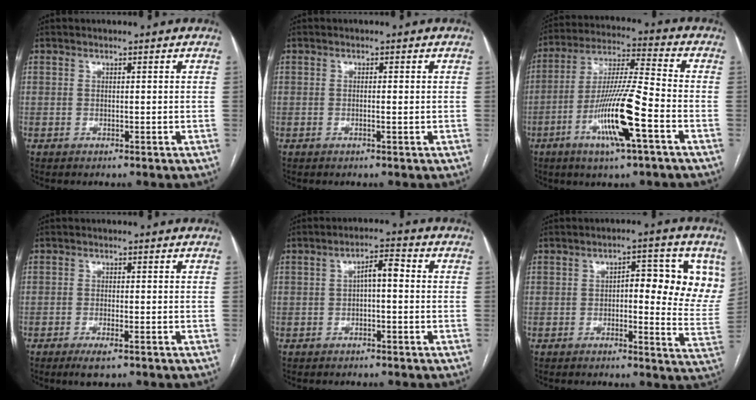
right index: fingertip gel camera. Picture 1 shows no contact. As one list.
[{"total": 0.9, "force": [0.0, 0.0, 0.9], "torque": [-0.017, 0.001, 0.002]}, {"total": 14.4, "force": [-5.6, 0.5, 13.3], "torque": [-0.260, -0.009, -0.102]}, {"total": 3.1, "force": [-2.0, 0.6, 2.3], "torque": [-0.044, -0.005, -0.032]}, {"total": 3.7, "force": [-0.1, 1.0, 3.5], "torque": [-0.059, 0.018, -0.002]}, {"total": 11.5, "force": [3.0, 3.8, 10.4], "torque": [-0.110, 0.008, 0.029]}]